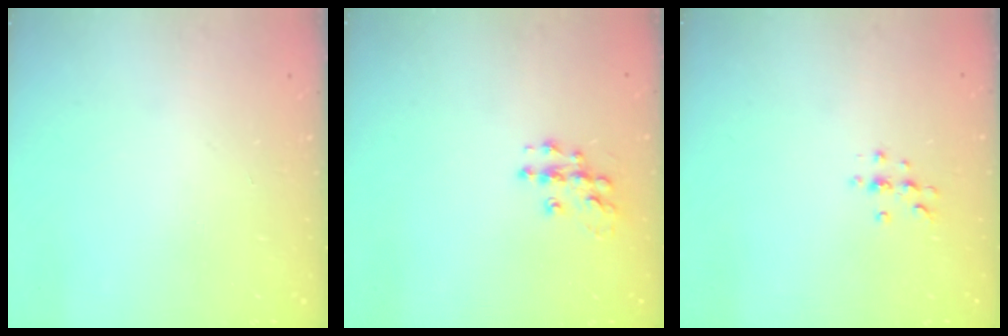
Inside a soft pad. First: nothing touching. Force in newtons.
{"total": 9.4, "press": 9.4, "slide": 0.5}
{"total": 4.2, "press": 4.2, "slide": 0.5}